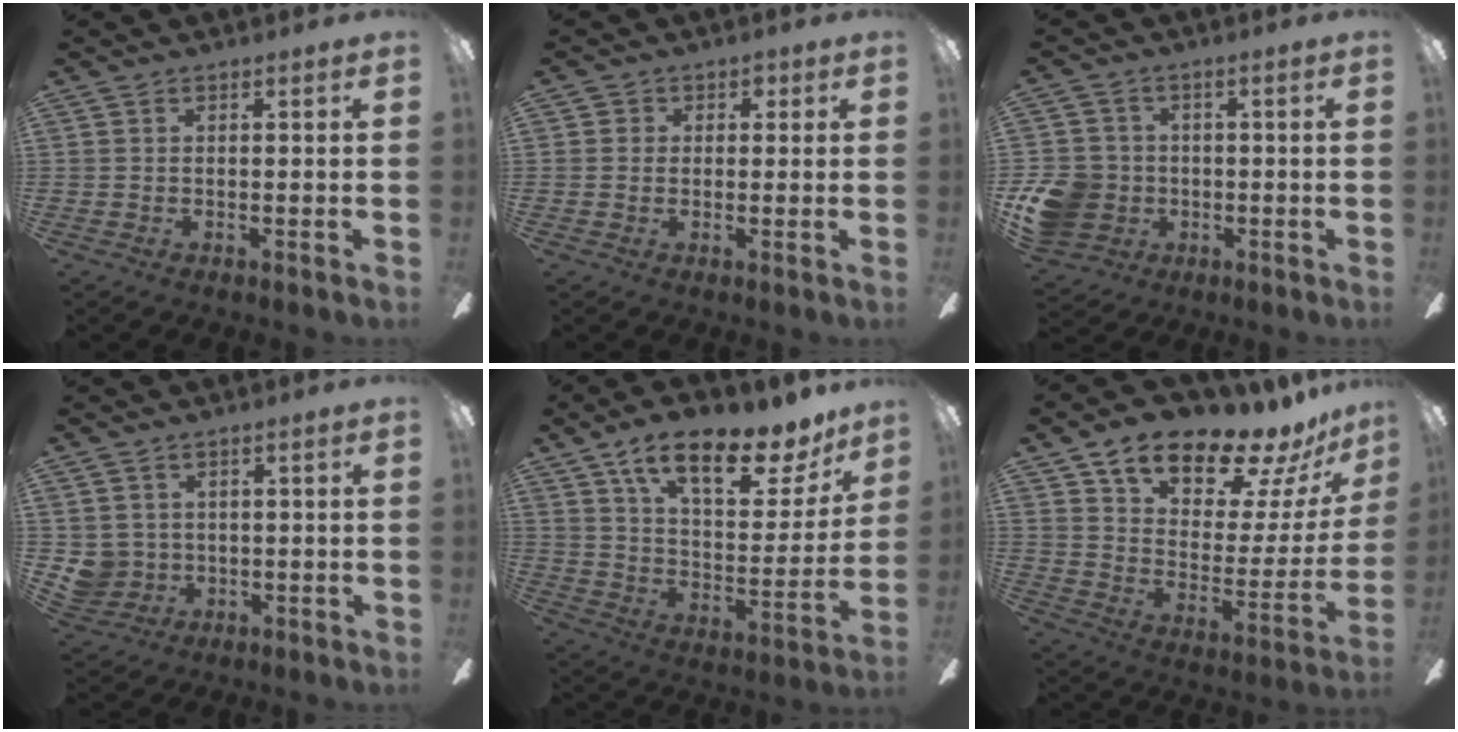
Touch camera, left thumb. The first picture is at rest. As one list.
[{"total": 2.7, "force": [0.2, 2.6, 0.5], "torque": [-0.005, 0.010, 0.000]}, {"total": 11.7, "force": [-2.4, 10.5, 4.6], "torque": [-0.111, 0.027, -0.038]}, {"total": 4.7, "force": [1.3, 4.5, 0.4], "torque": [-0.024, -0.004, 0.027]}, {"total": 19.2, "force": [13.4, 7.5, 11.6], "torque": [-0.185, -0.083, 0.226]}, {"total": 18.7, "force": [15.3, 7.4, 7.9], "torque": [-0.132, -0.109, 0.264]}]